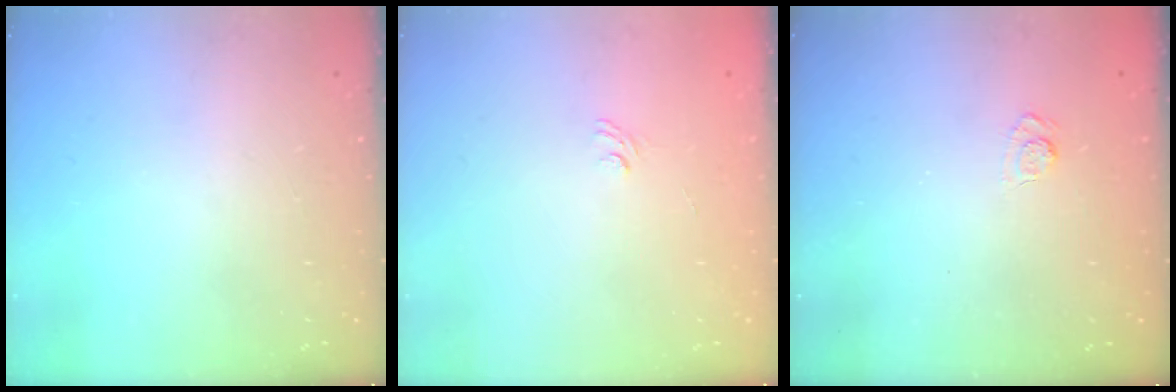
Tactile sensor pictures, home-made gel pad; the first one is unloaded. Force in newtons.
{"total": 2.4, "press": 2.1, "slide": 1.1}
{"total": 2.7, "press": 2.3, "slide": 1.4}